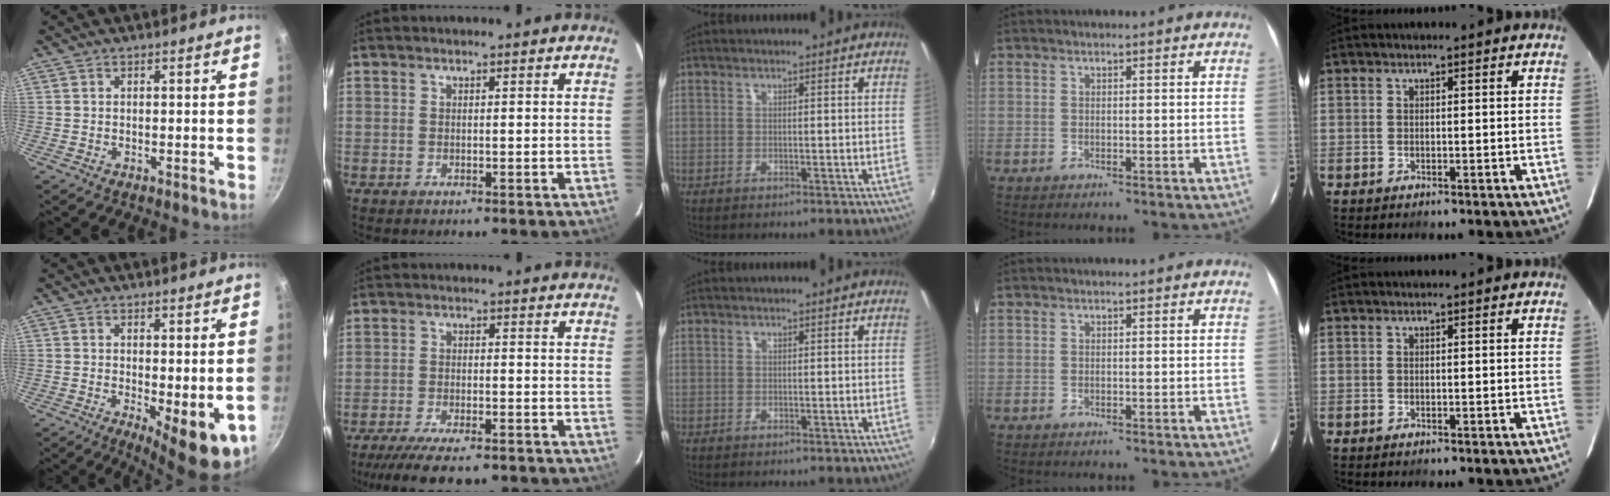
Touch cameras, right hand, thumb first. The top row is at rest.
{"thumb": {"total": 8.4, "force": [-1.2, 3.1, 7.8], "torque": [-0.089, -0.004, -0.005]}, "index": {"total": 13.9, "force": [-11.6, 3.3, 6.9], "torque": [-0.145, -0.032, -0.174]}}